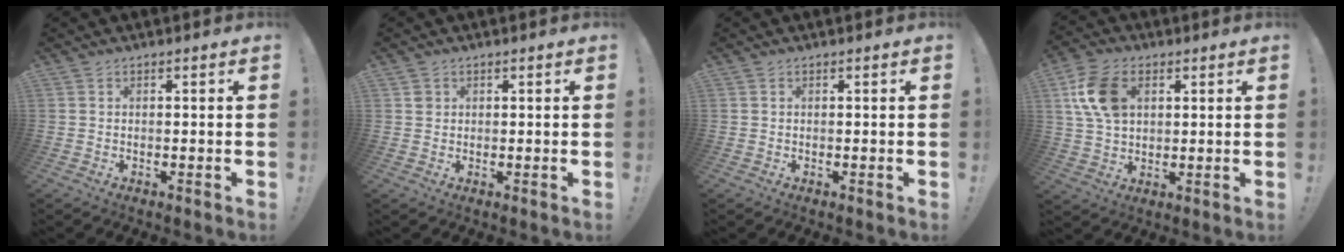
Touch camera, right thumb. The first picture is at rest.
{"total": 1.6, "force": [0.7, 1.5, 0.1], "torque": [0.010, -0.002, 0.012]}
{"total": 0.0}
{"total": 13.1, "force": [3.9, 9.0, 8.7], "torque": [-0.168, 0.008, 0.078]}